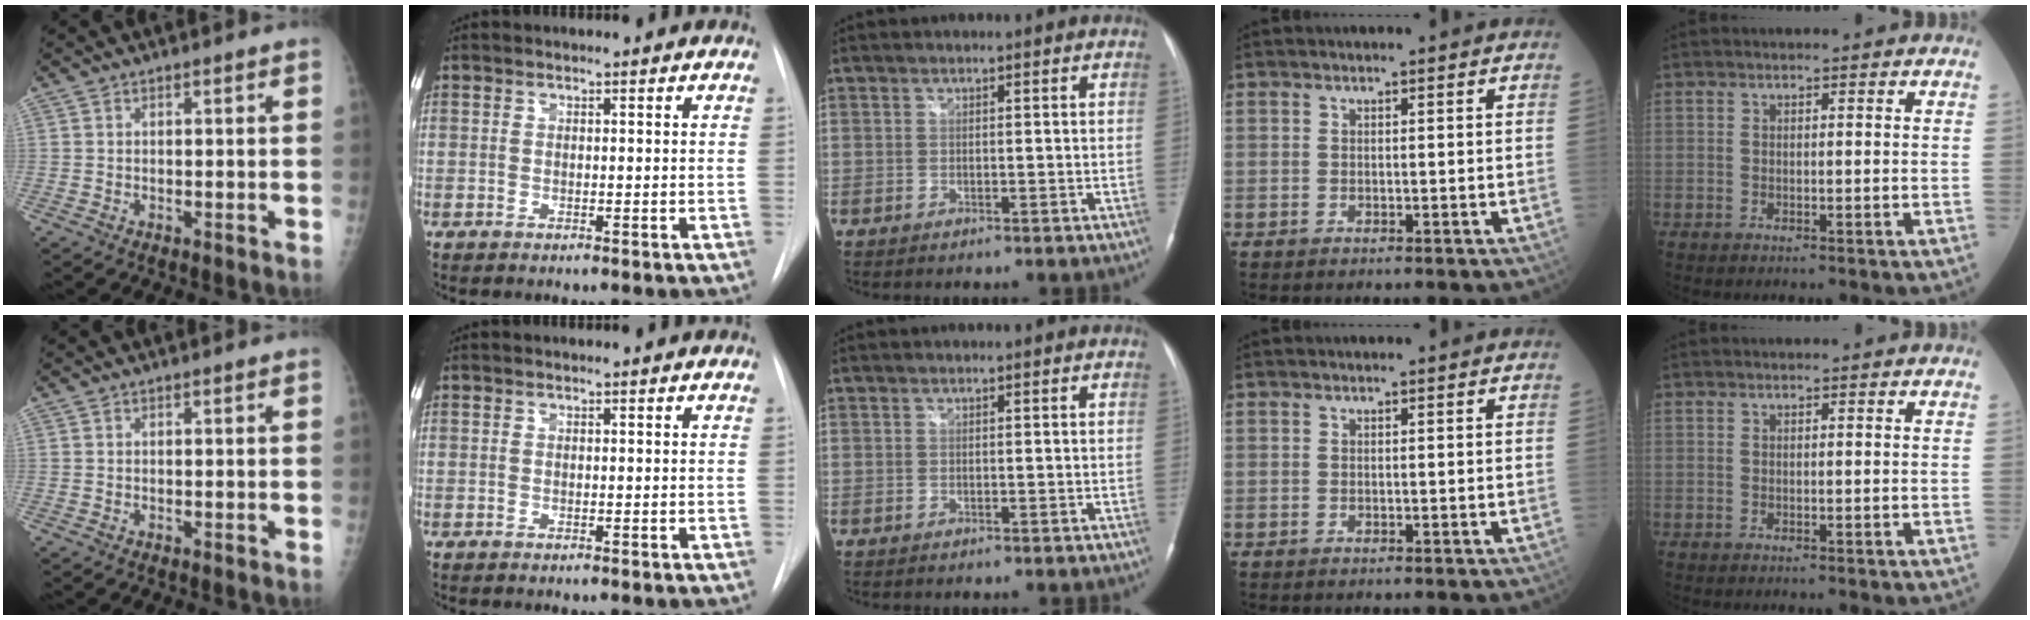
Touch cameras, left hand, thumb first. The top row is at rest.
{}